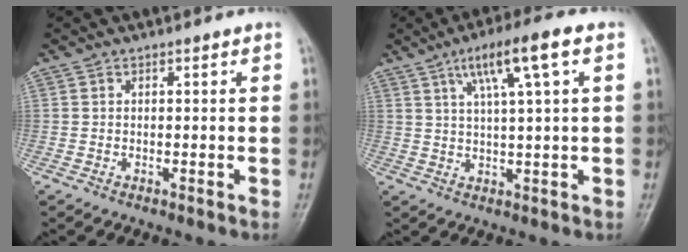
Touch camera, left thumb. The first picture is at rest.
{"total": 10.1, "force": [4.2, 1.1, 9.1], "torque": [-0.161, 0.008, 0.069]}